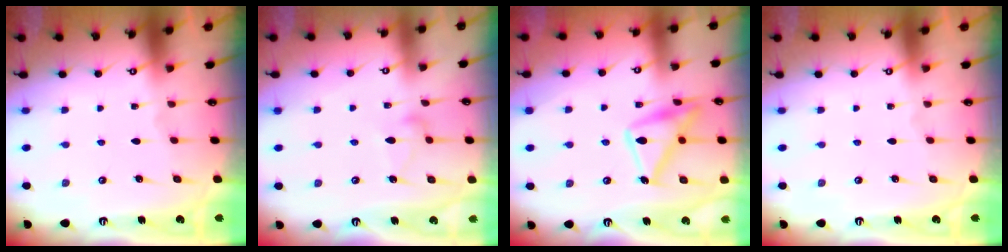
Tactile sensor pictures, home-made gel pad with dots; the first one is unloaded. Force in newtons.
{"total": 7.8, "press": 7.8, "slide": 0.4}
{"total": 17.1, "press": 17.1, "slide": 1.2}
{"total": 0.0}